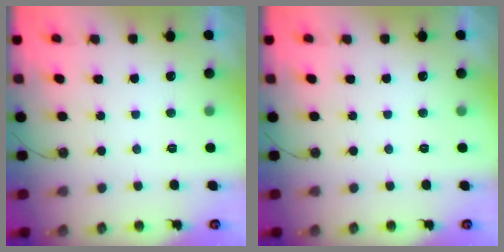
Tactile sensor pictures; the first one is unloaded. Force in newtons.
{"total": 0.0}